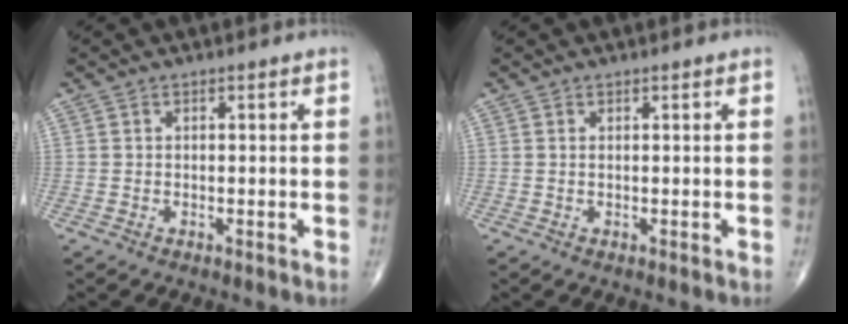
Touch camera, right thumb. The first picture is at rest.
{"total": 0.0}